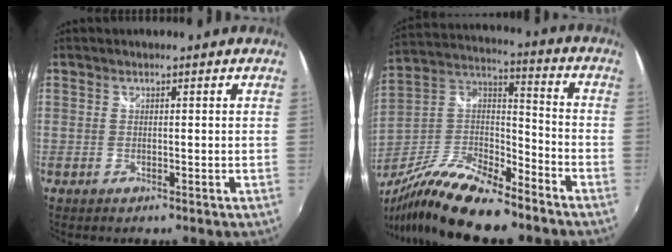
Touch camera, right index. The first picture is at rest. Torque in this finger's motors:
{"motor_torque": [1.09, -1.05, 0.33, 0.06]}